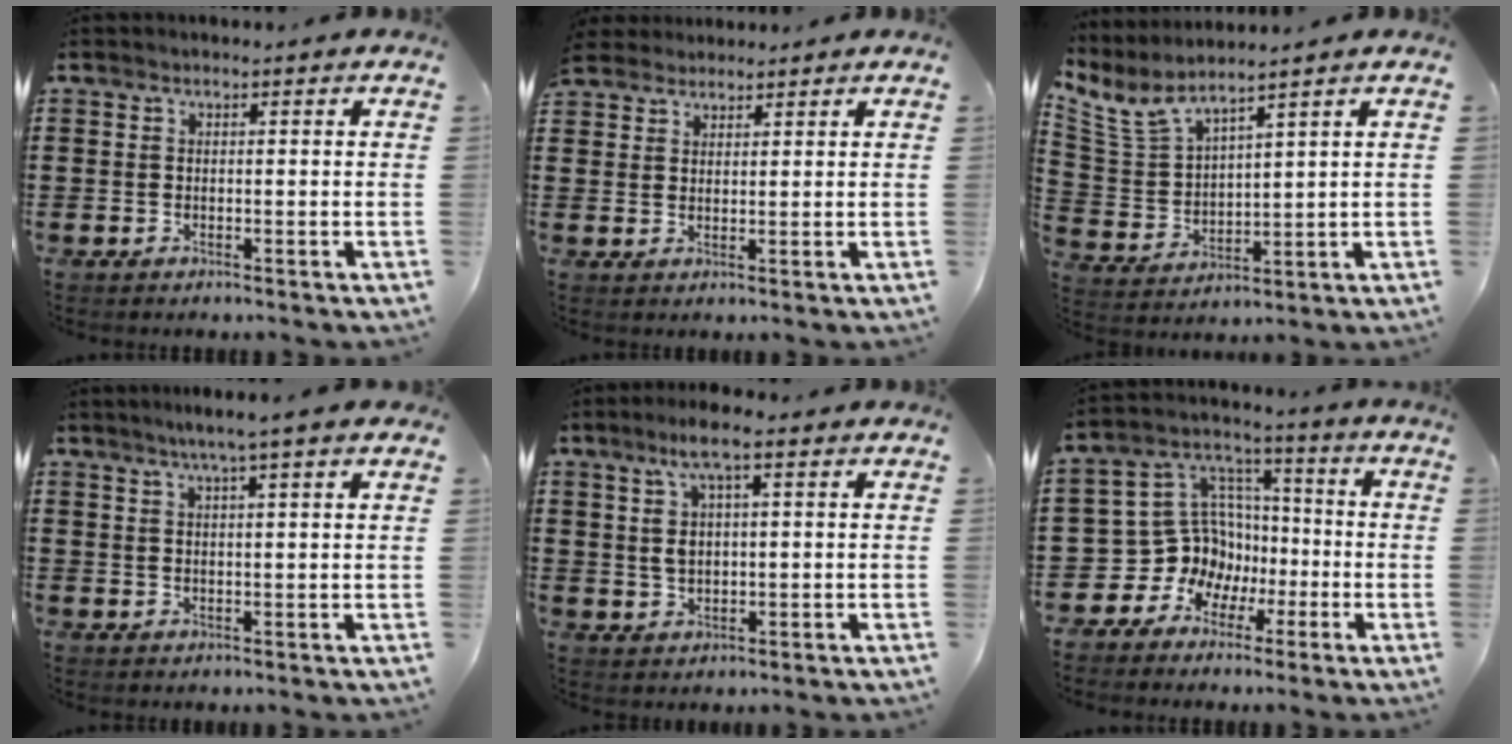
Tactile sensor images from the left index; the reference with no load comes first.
{"total": 2.9, "force": [2.7, 0.8, -0.2], "torque": [-0.006, 0.001, 0.054]}
{"total": 6.7, "force": [5.4, 1.8, 3.6], "torque": [-0.098, -0.022, 0.096]}
{"total": 3.3, "force": [2.2, -0.3, 2.4], "torque": [-0.052, 0.002, 0.037]}
{"total": 6.0, "force": [2.5, 1.8, 5.2], "torque": [-0.112, 0.007, 0.039]}
{"total": 10.2, "force": [-2.1, 9.7, 2.3], "torque": [-0.102, -0.005, -0.032]}